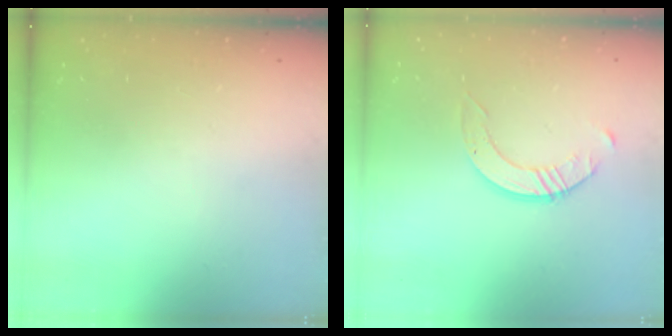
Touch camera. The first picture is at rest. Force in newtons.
{"total": 2.5, "press": 2.5, "slide": 0.3}